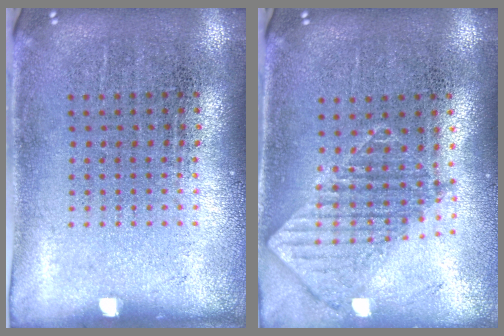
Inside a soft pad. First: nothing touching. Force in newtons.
{"total": 1.2, "press": 1.1, "slide": 0.6}